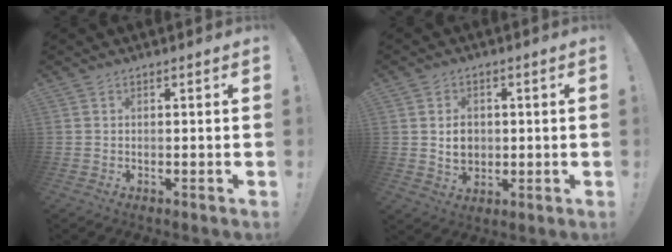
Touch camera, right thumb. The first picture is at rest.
{"total": 6.4, "force": [0.7, 5.3, 3.5], "torque": [-0.041, -0.004, 0.010]}